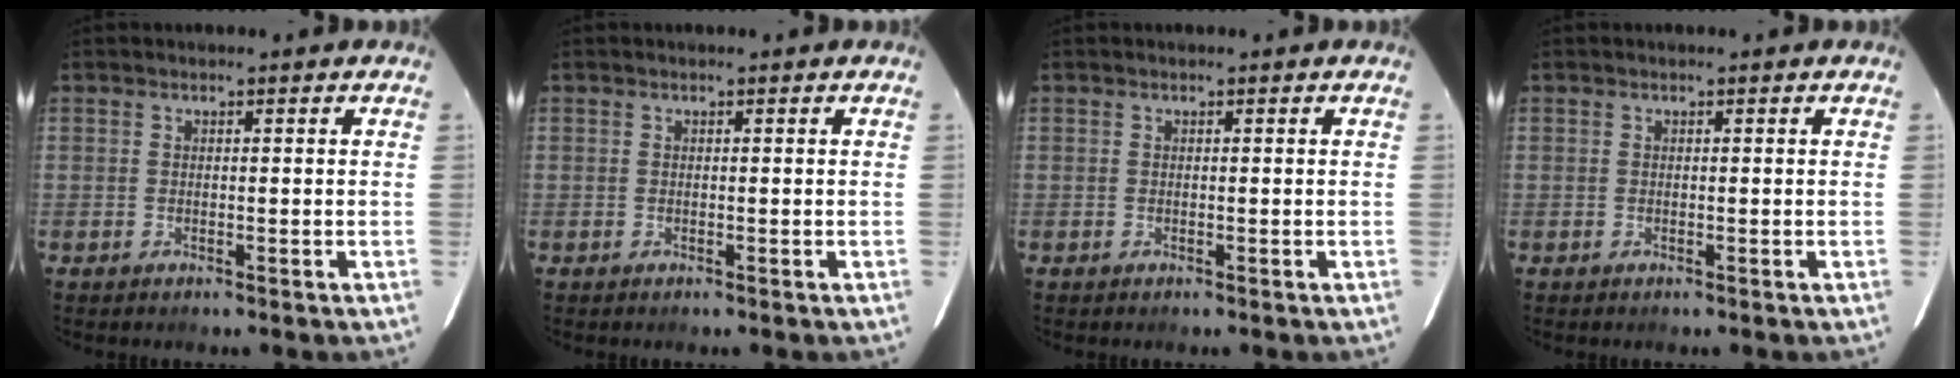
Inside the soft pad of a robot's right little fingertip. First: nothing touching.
{"total": 0.0}
{"total": 0.0}
{"total": 0.0}